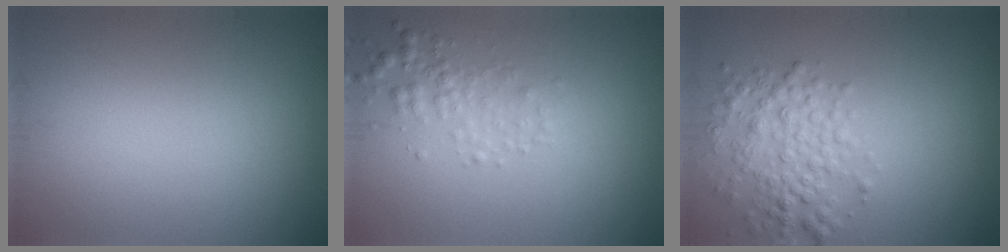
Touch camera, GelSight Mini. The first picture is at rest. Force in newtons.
{"total": 2.1, "press": 2.1, "slide": 0.1}
{"total": 3.7, "press": 3.7, "slide": 0.1}